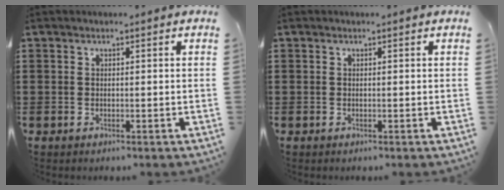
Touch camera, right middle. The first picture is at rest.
{"total": 0.0}